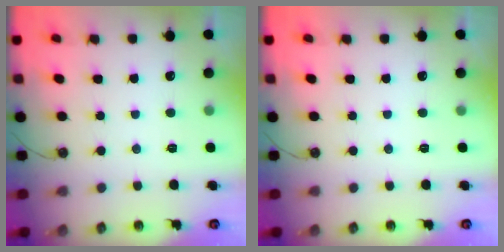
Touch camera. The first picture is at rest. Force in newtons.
{"total": 0.0}